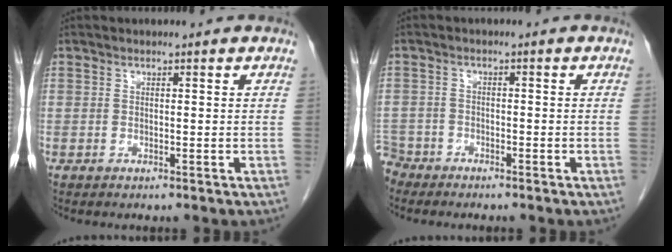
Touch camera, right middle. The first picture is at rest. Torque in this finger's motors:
{"motor_torque": [0.56, -0.64, 0.31, 0.00]}